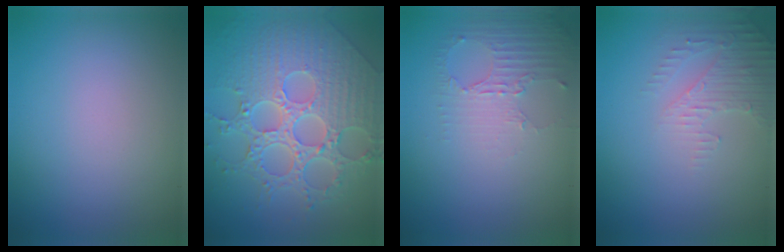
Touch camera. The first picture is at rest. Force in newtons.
{"total": 8.7, "press": 6.3, "slide": 5.9}
{"total": 2.5, "press": 1.8, "slide": 1.7}
{"total": 2.6, "press": 2.5, "slide": 0.7}